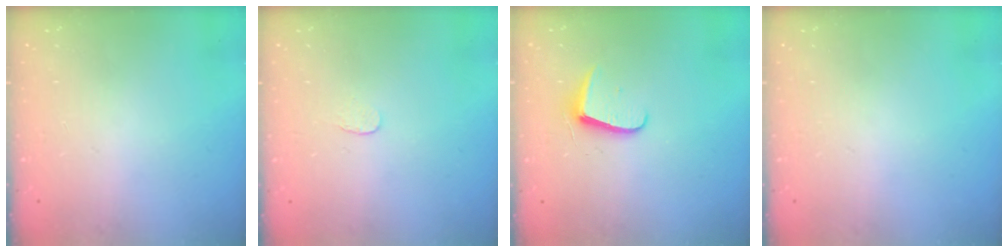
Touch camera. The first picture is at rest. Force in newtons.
{"total": 3.0, "press": 3.0, "slide": 0.2}
{"total": 6.8, "press": 6.8, "slide": 0.7}
{"total": 0.0}